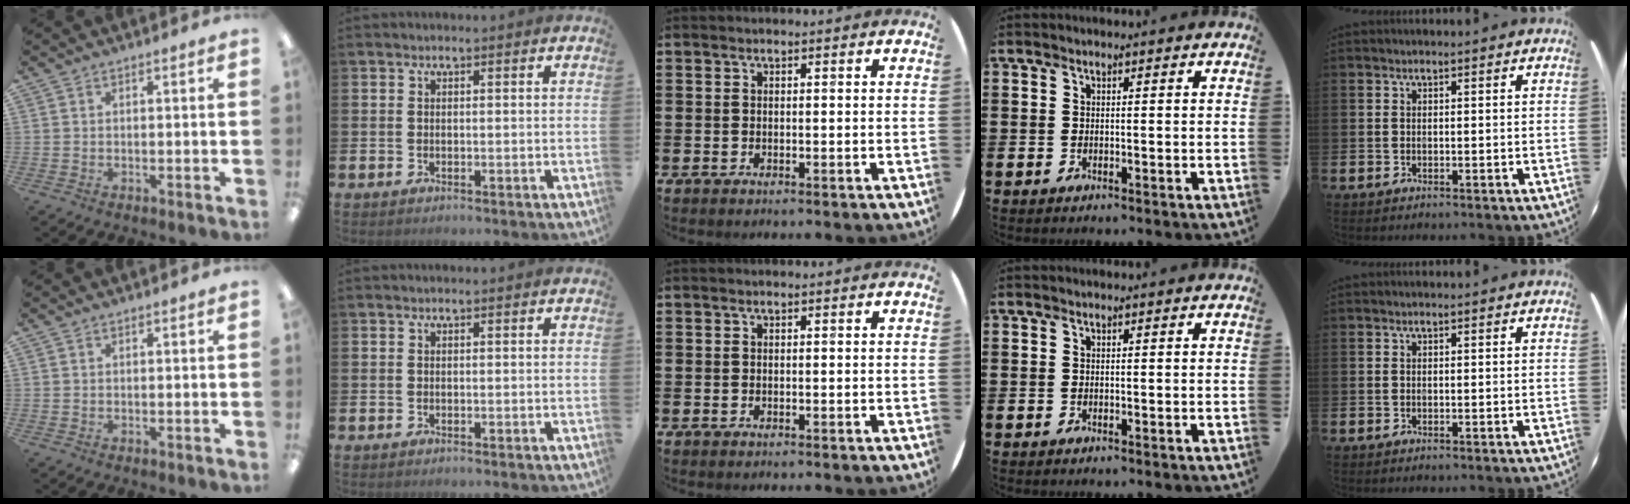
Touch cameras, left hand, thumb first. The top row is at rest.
{}